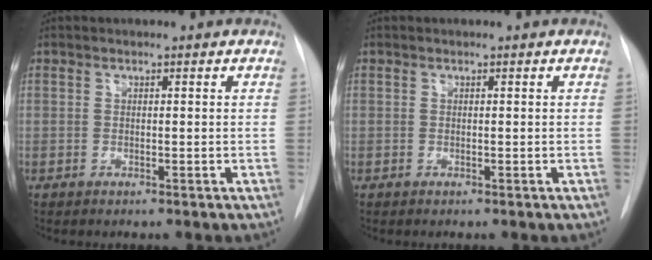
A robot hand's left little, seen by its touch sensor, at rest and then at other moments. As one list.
[{"total": 0.0}]